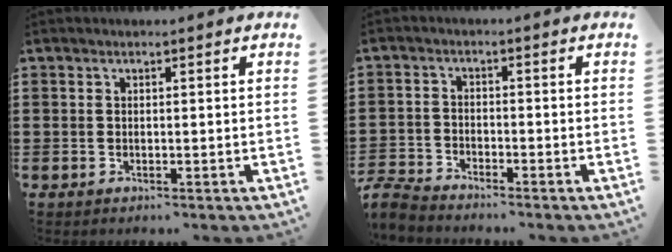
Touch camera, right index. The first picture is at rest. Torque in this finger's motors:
{"motor_torque": [-2.14, 0.00, -1.05, -0.21]}